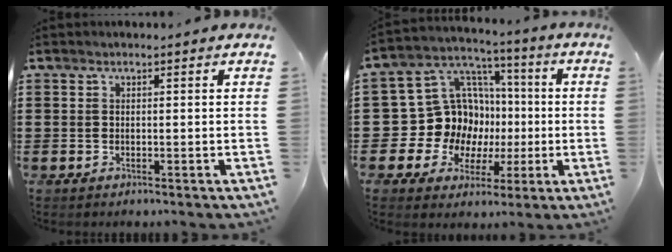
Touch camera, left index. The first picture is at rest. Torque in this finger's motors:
{"motor_torque": [1.31, 0.83, 0.53, 0.02]}